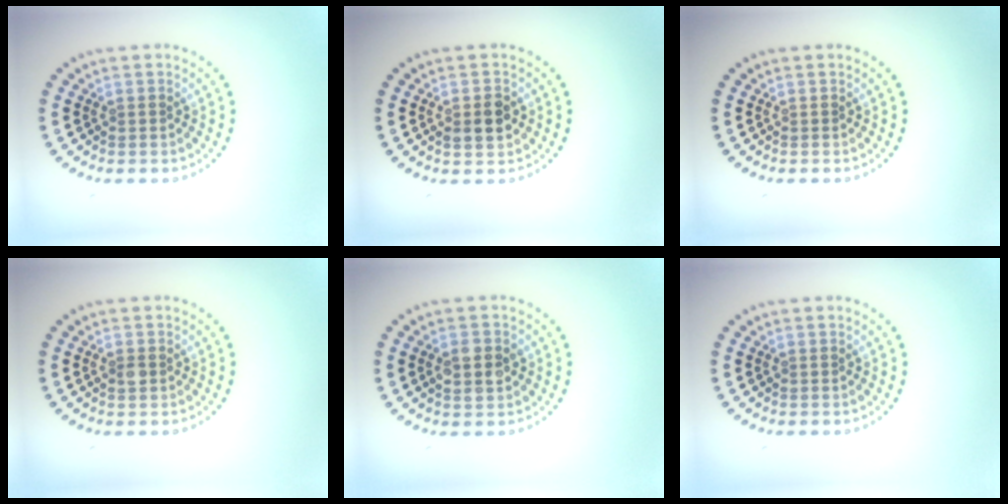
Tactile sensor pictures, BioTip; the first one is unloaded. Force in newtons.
{"total": 2.4, "press": 2.4, "slide": 0.3}
{"total": 0.0}
{"total": 0.9, "press": 0.9, "slide": 0.1}
{"total": 2.8, "press": 2.8, "slide": 0.1}
{"total": 0.0}